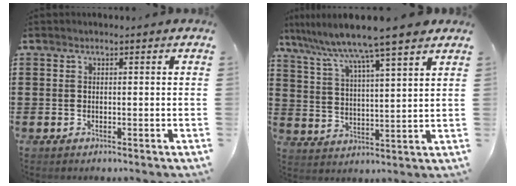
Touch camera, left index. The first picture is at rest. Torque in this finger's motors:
{"motor_torque": [2.14, 0.00, 1.05, 0.21]}